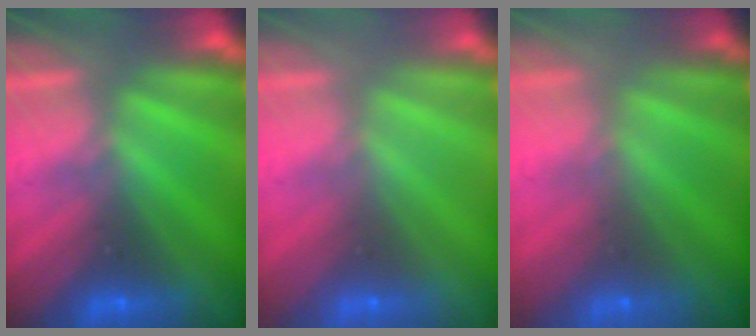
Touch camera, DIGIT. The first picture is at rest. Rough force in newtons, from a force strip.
{"total": 3.2}
{"total": 7.6}